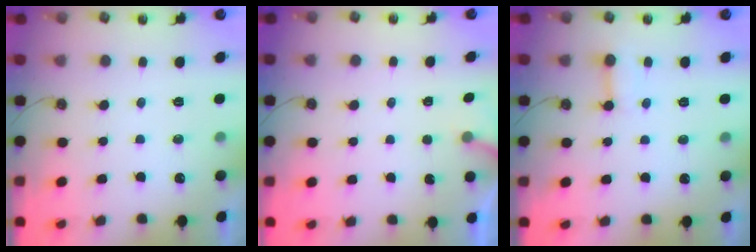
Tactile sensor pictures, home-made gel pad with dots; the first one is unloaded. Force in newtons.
{"total": 2.7, "press": 2.7, "slide": 0.2}
{"total": 6.8, "press": 6.8, "slide": 0.6}